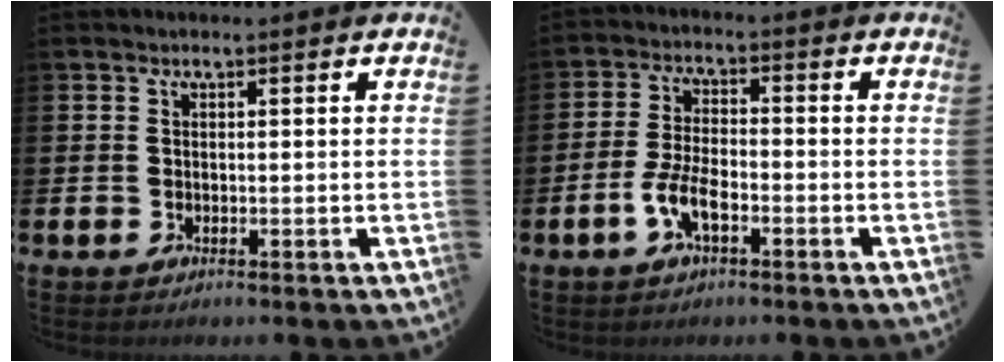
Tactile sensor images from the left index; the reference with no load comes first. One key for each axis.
{"total": 5.2, "fx": -2.2, "fy": 2.1, "fz": 4.2, "tx": -0.099, "ty": 0.006, "tz": -0.044}